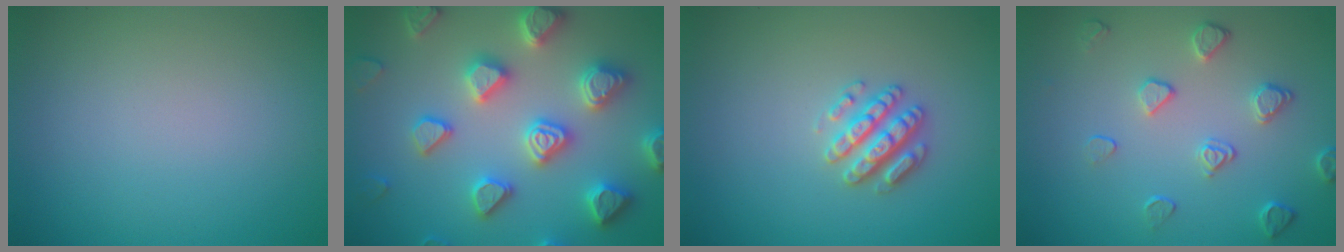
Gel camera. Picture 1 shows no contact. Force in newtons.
{"total": 7.1, "press": 7.0, "slide": 1.5}
{"total": 2.8, "press": 2.8, "slide": 0.3}
{"total": 2.4, "press": 1.9, "slide": 1.4}